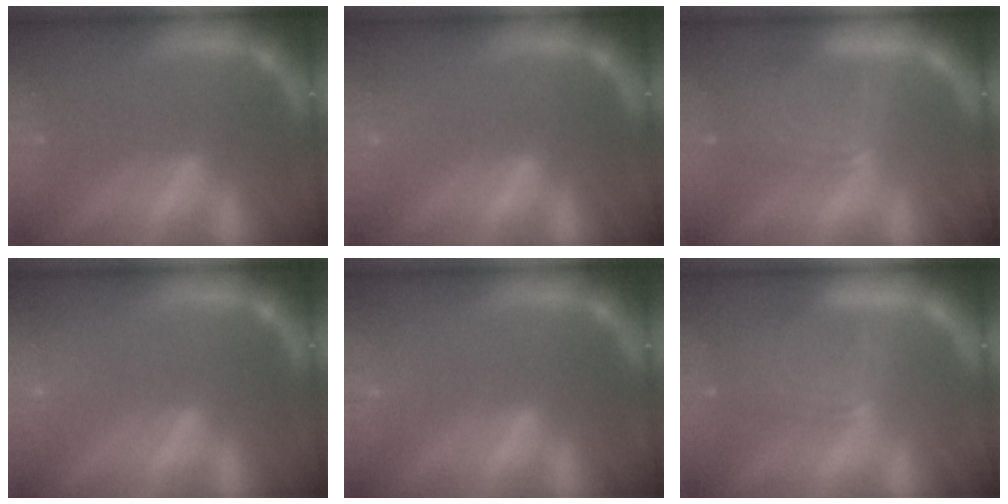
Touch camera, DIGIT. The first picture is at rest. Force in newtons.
{"total": 1.4}
{"total": 6.5}
{"total": 2.5}
{"total": 0.9}
{"total": 6.5}